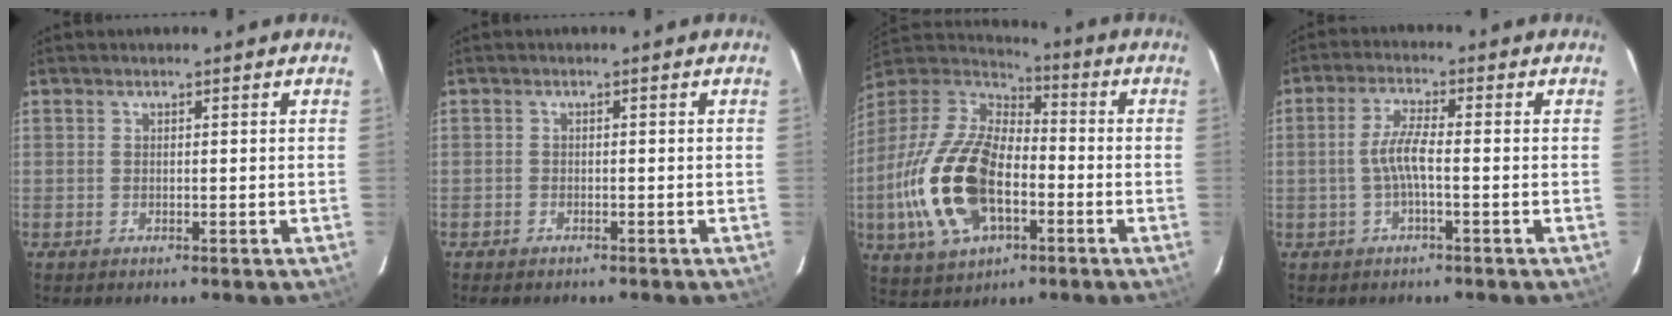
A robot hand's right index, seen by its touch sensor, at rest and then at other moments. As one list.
[{"total": 1.4, "force": [-1.1, 0.9, 0.2], "torque": [-0.010, 0.002, -0.017]}, {"total": 22.4, "force": [-6.0, 12.4, 17.7], "torque": [-0.393, -0.012, -0.105]}, {"total": 4.5, "force": [-1.1, 0.4, 4.3], "torque": [-0.092, 0.005, -0.020]}]